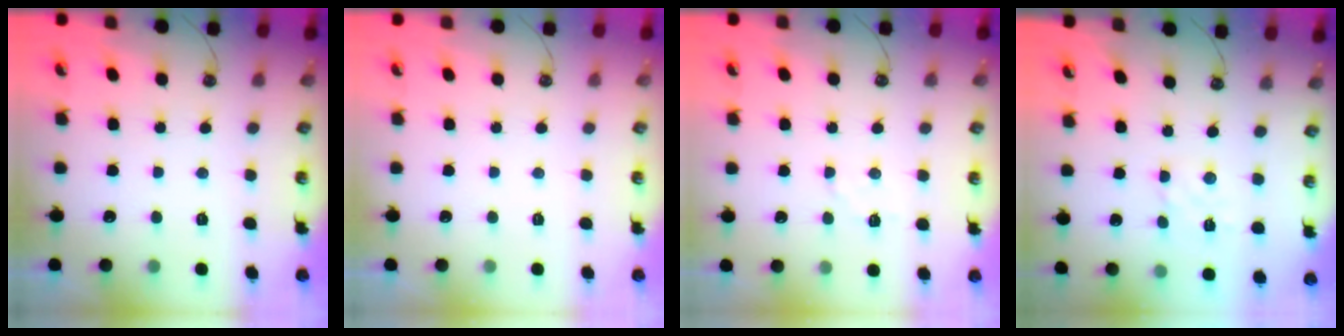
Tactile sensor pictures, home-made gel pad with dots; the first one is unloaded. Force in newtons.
{"total": 0.0}
{"total": 4.2, "press": 4.2, "slide": 0.6}
{"total": 2.8, "press": 2.7, "slide": 0.6}